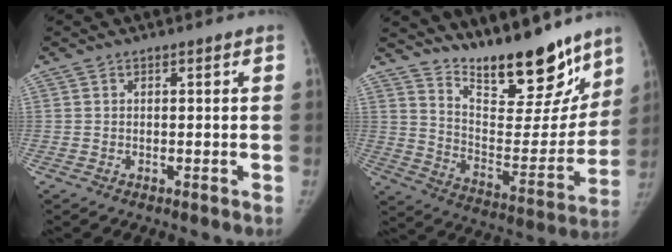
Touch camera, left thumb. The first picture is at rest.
{"total": 23.2, "force": [17.9, 7.6, 12.7], "torque": [-0.146, -0.110, 0.280]}